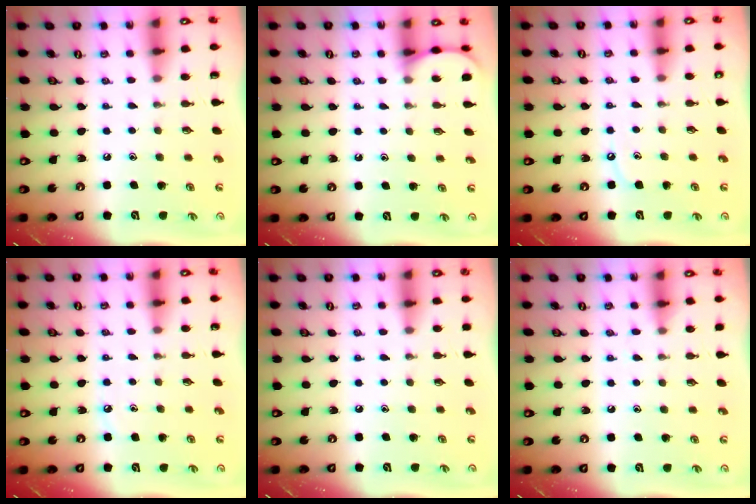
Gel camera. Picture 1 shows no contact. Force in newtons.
{"total": 3.9, "press": 3.8, "slide": 0.5}
{"total": 4.5, "press": 4.4, "slide": 0.6}
{"total": 3.1, "press": 3.1, "slide": 0.4}
{"total": 2.7, "press": 2.7, "slide": 0.5}
{"total": 4.7, "press": 4.7, "slide": 0.7}